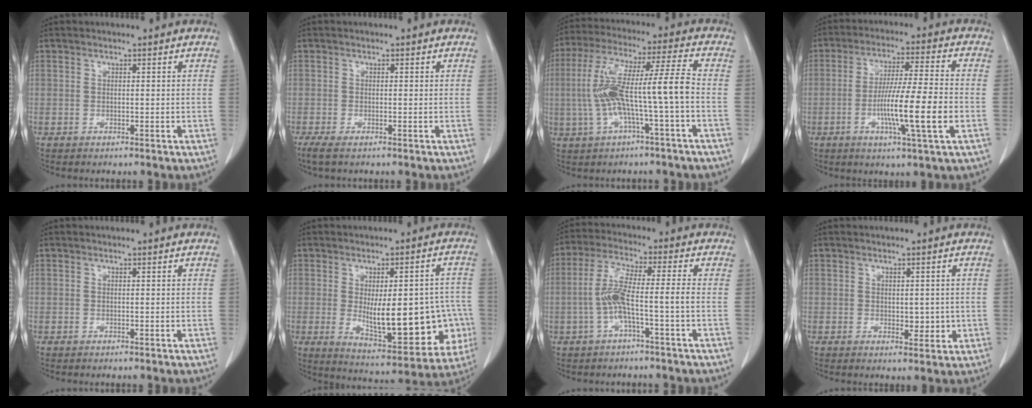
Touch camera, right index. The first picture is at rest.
{"total": 2.0, "force": [-1.2, 0.4, 1.5], "torque": [-0.033, -0.006, -0.024]}
{"total": 12.2, "force": [-1.8, 0.0, 12.1], "torque": [-0.241, 0.035, -0.032]}
{"total": 11.8, "force": [-3.0, -0.3, 11.4], "torque": [-0.202, -0.008, -0.056]}
{"total": 0.0}
{"total": 18.1, "force": [-2.5, 6.6, 16.6], "torque": [-0.196, 0.013, -0.002]}
{"total": 7.1, "force": [-1.7, 0.0, 6.9], "torque": [-0.145, 0.018, -0.031]}
{"total": 2.8, "force": [0.0, 1.7, 2.3], "torque": [-0.023, -0.003, 0.010]}